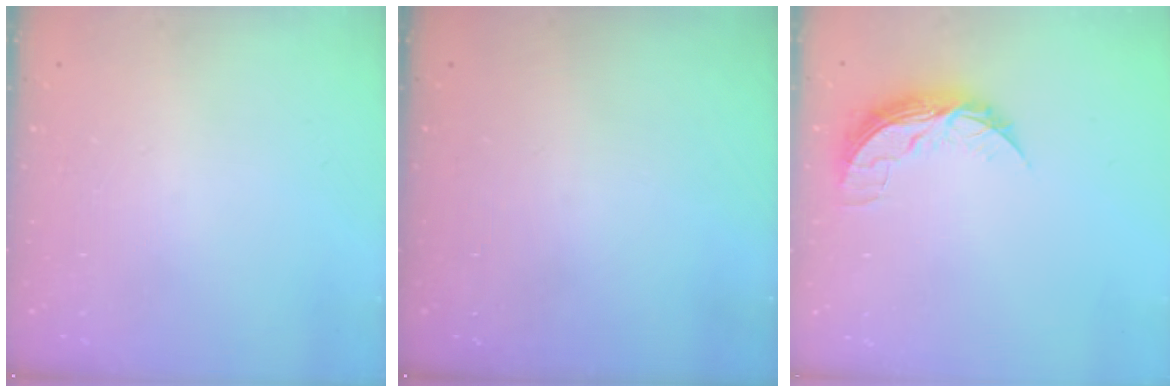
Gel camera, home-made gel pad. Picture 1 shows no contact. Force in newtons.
{"total": 0.0}
{"total": 7.8, "press": 7.8, "slide": 0.4}